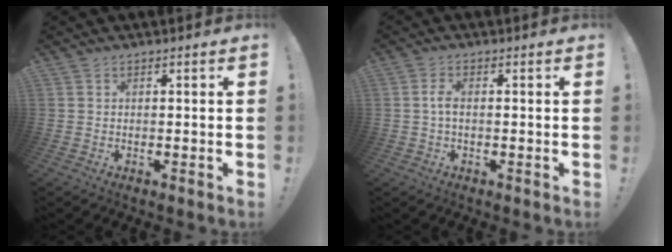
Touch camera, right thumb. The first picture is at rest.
{"total": 3.0, "force": [-0.3, 1.6, 2.5], "torque": [-0.060, 0.008, -0.005]}